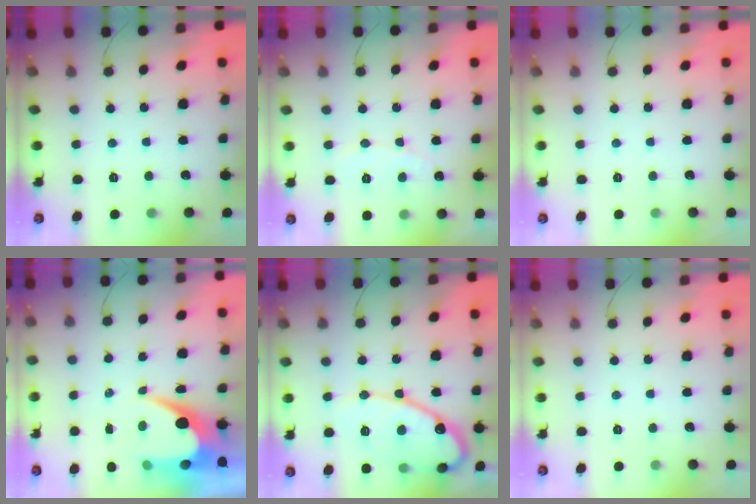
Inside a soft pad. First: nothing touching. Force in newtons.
{"total": 4.9, "press": 4.9, "slide": 0.5}
{"total": 0.0}
{"total": 9.6, "press": 9.5, "slide": 0.8}
{"total": 15.4, "press": 15.4, "slide": 1.1}
{"total": 0.0}